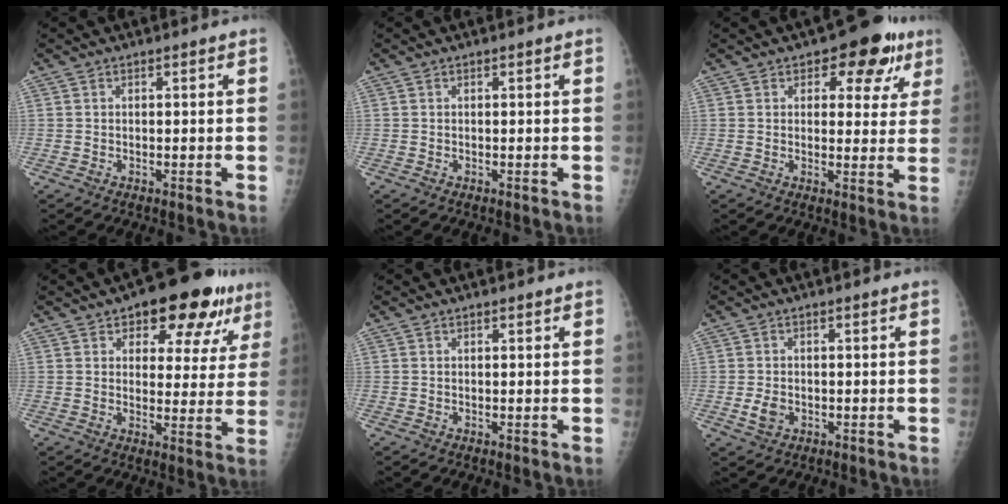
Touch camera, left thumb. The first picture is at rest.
{"total": 0.0}
{"total": 9.7, "force": [5.2, 5.6, 6.1], "torque": [-0.022, -0.014, 0.058]}
{"total": 14.6, "force": [8.4, 7.3, 9.4], "torque": [-0.066, -0.022, 0.109]}
{"total": 0.7, "force": [0.5, 0.2, 0.4], "torque": [-0.006, -0.002, 0.007]}
{"total": 2.7, "force": [-0.6, 2.0, 1.8], "torque": [-0.032, -0.001, -0.008]}